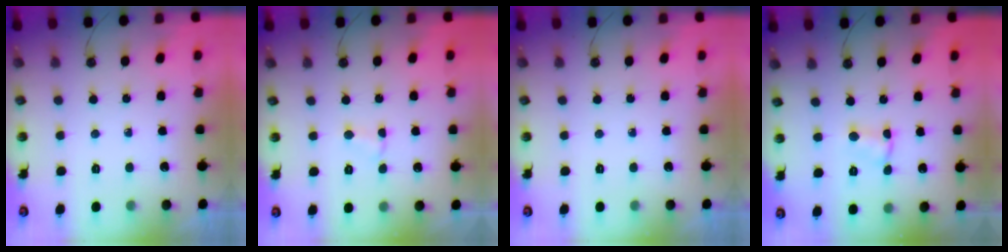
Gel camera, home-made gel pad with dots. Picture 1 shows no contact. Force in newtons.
{"total": 2.6, "press": 2.6, "slide": 0.3}
{"total": 0.0}
{"total": 1.7, "press": 1.6, "slide": 0.5}